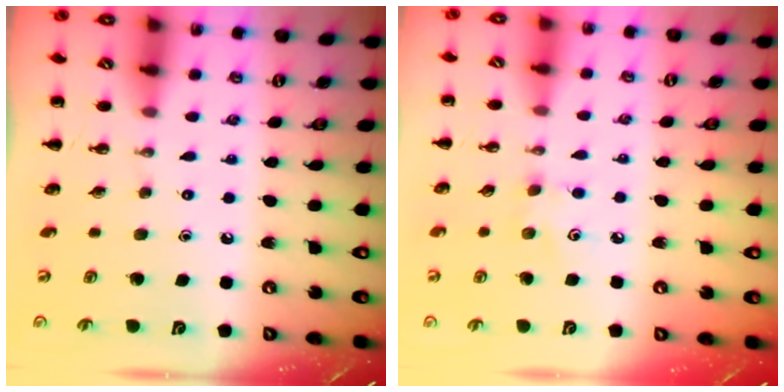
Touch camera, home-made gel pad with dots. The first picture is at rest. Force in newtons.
{"total": 4.0, "press": 3.9, "slide": 1.1}